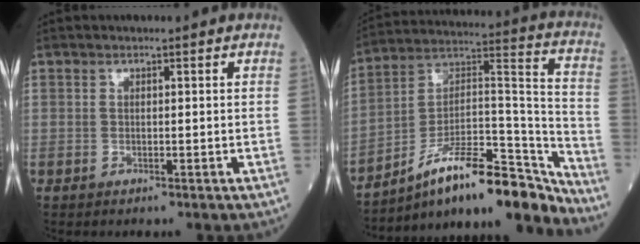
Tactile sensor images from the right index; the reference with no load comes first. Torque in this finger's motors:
{"motor_torque": [0.07, -0.82, 0.59, 0.10]}